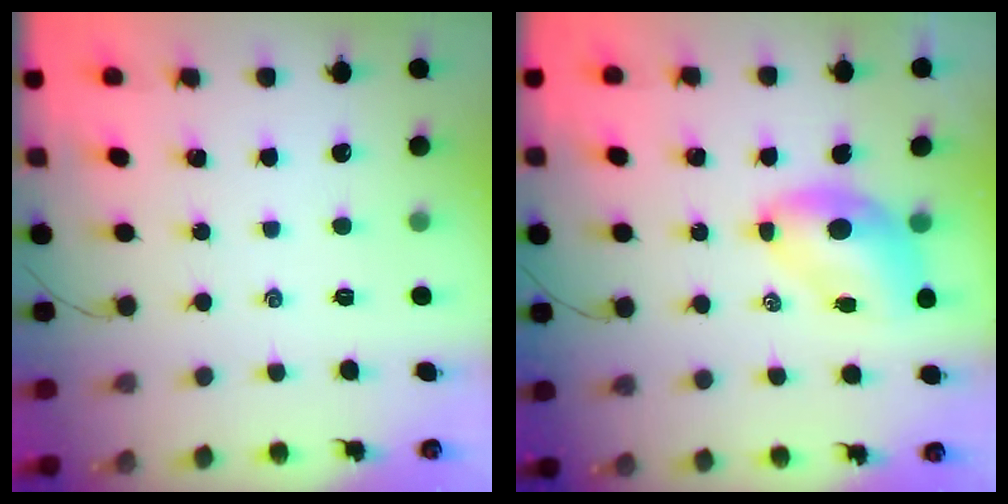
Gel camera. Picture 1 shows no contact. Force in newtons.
{"total": 7.0, "press": 6.8, "slide": 1.4}